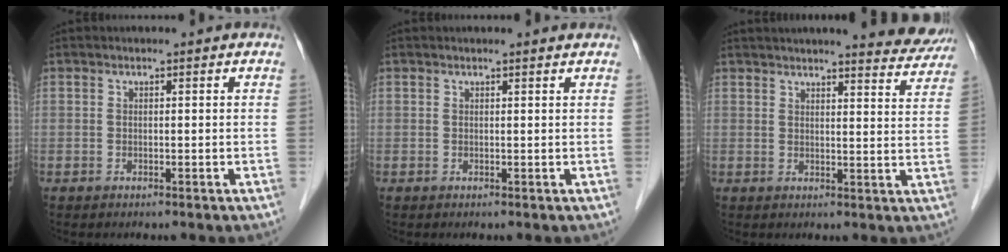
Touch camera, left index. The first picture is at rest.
{"total": 1.2, "force": [1.2, -0.1, 0.2], "torque": [-0.014, 0.000, 0.013]}
{"total": 9.9, "force": [9.3, 0.9, 3.4], "torque": [-0.032, -0.014, 0.096]}